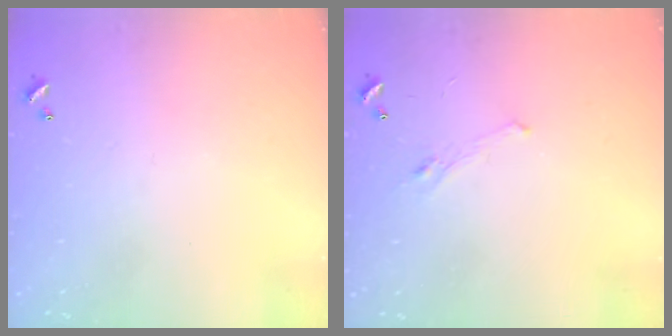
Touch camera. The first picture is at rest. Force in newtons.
{"total": 1.2, "press": 0.8, "slide": 0.9}